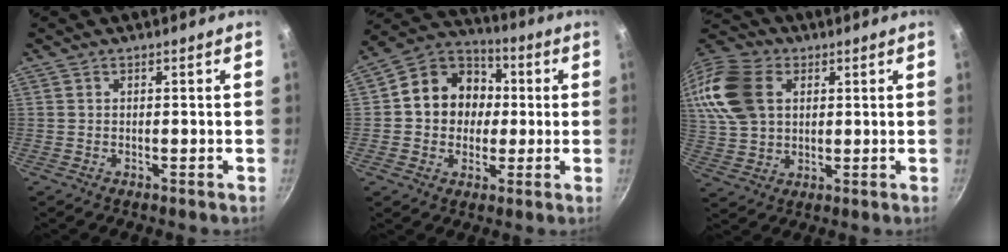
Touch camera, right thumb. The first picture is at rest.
{"total": 14.0, "force": [0.8, 12.0, 7.2], "torque": [-0.075, 0.026, -0.001]}
{"total": 17.5, "force": [4.7, 12.7, 11.2], "torque": [-0.222, 0.010, 0.086]}